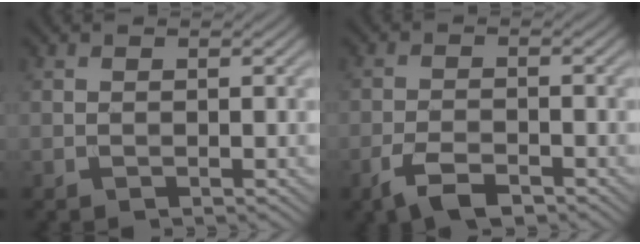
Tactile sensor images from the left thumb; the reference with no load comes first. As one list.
[{"total": 4.9, "force": [-3.2, 1.8, 3.2], "torque": [-0.063, -0.002, -0.062]}]